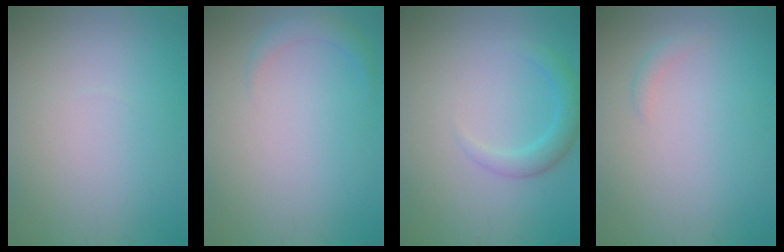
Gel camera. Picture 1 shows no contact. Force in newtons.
{"total": 1.5, "press": 1.5, "slide": 0.1}
{"total": 2.3, "press": 2.3, "slide": 0.1}
{"total": 0.8, "press": 0.8, "slide": 0.1}